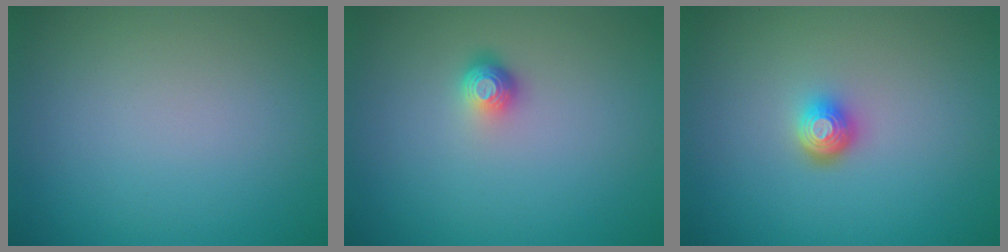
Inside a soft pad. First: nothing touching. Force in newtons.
{"total": 1.6, "press": 1.1, "slide": 1.2}
{"total": 1.9, "press": 1.4, "slide": 1.2}